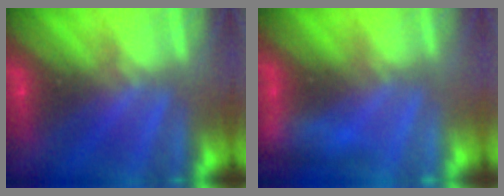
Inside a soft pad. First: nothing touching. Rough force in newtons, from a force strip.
{"total": 3.8}